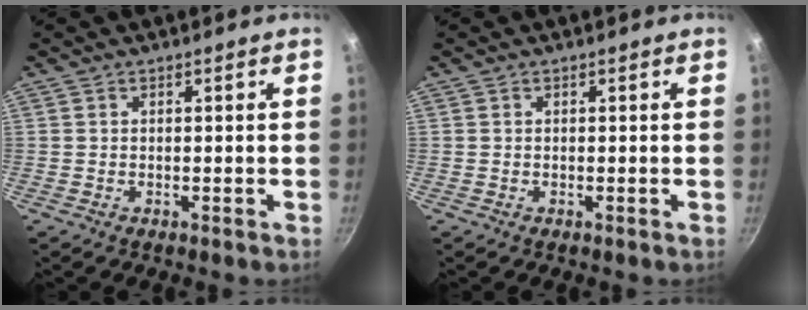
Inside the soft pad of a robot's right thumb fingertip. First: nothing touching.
{"total": 0.0}